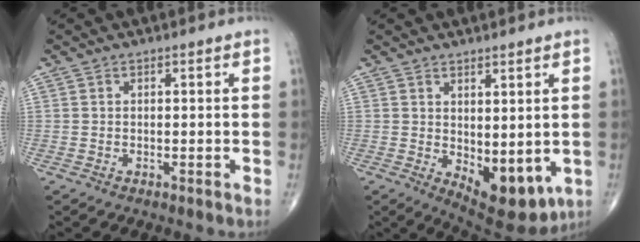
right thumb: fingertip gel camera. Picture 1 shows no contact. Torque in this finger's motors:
{"motor_torque": [-0.41, 0.47, -0.13, -0.08, 0.05]}